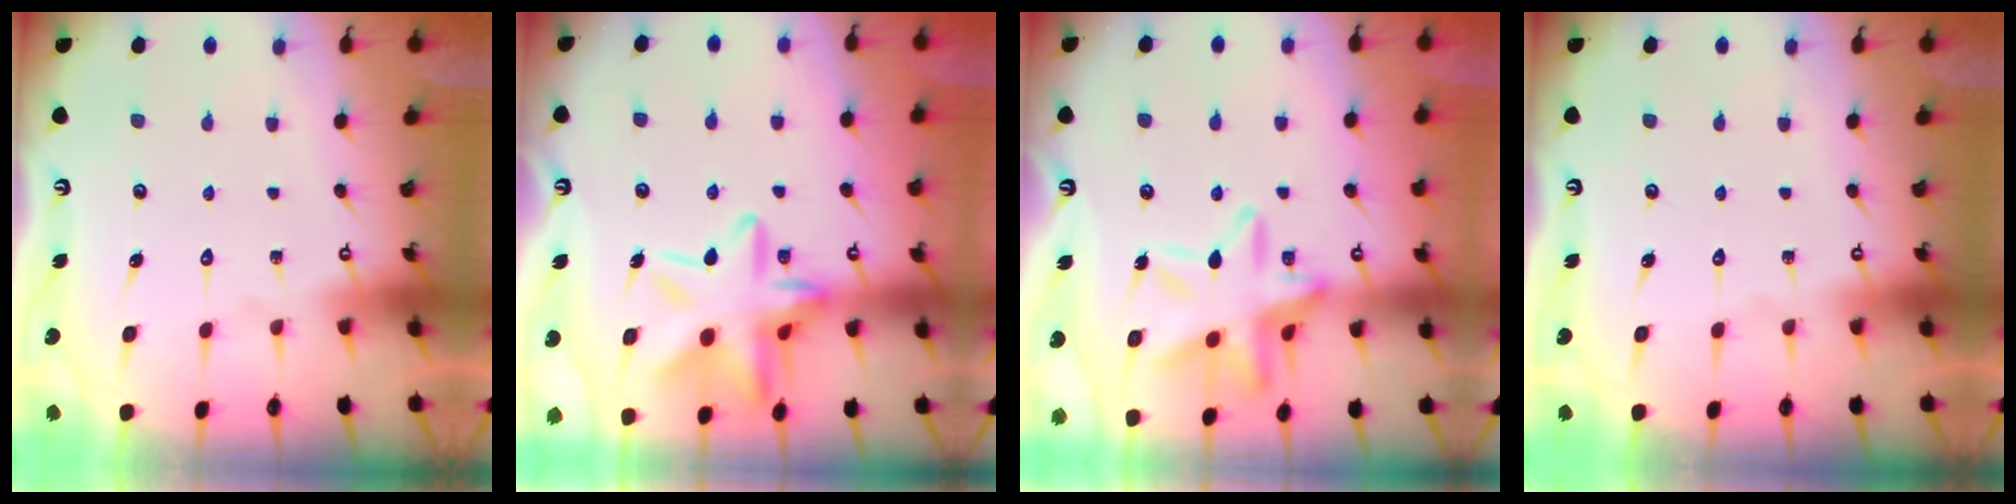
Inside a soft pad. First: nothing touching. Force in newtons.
{"total": 17.7, "press": 17.6, "slide": 1.2}
{"total": 17.2, "press": 17.2, "slide": 1.4}
{"total": 0.0}